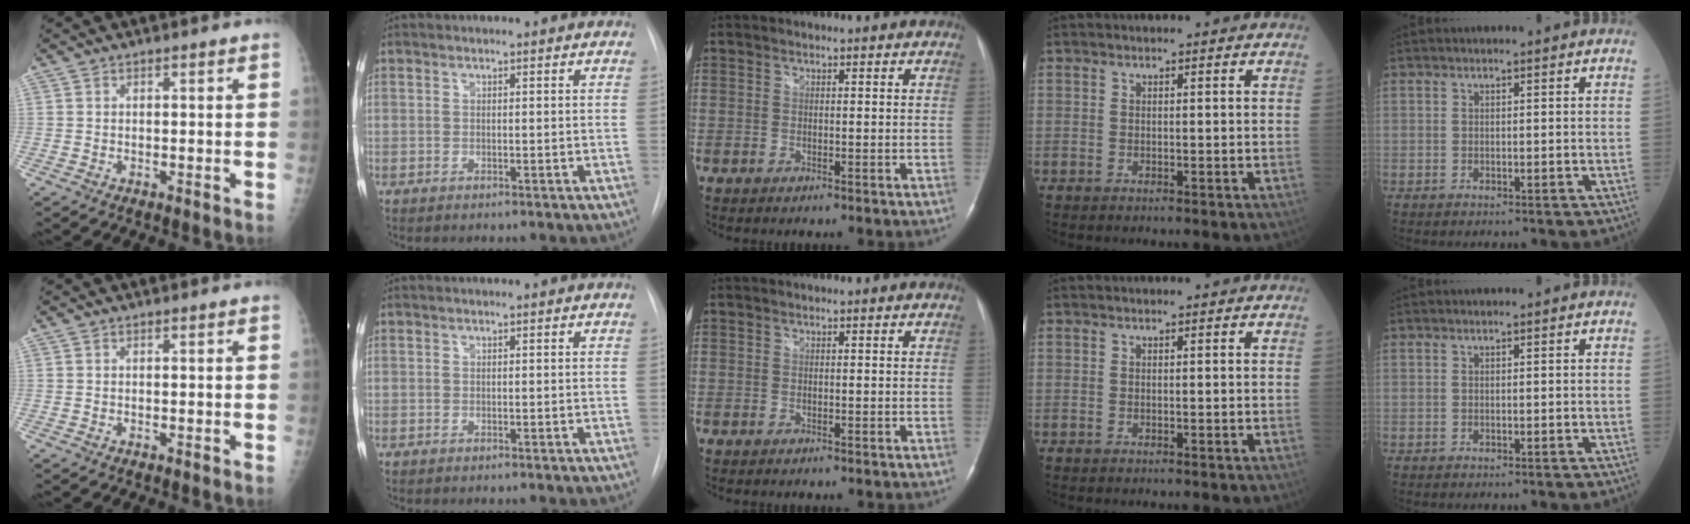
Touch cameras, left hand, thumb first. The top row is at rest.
{}